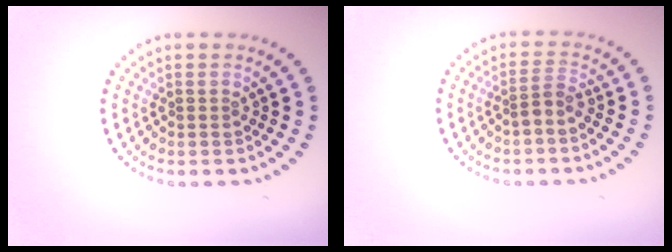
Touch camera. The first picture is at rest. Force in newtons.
{"total": 1.7, "press": 1.2, "slide": 1.3}